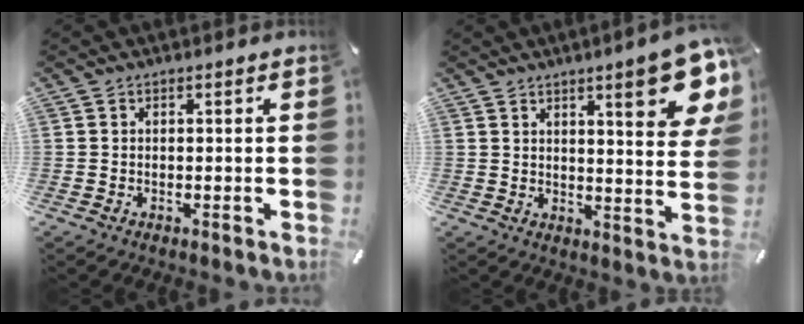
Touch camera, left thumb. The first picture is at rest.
{"total": 13.9, "force": [7.5, 3.3, 11.2], "torque": [-0.140, -0.047, 0.113]}